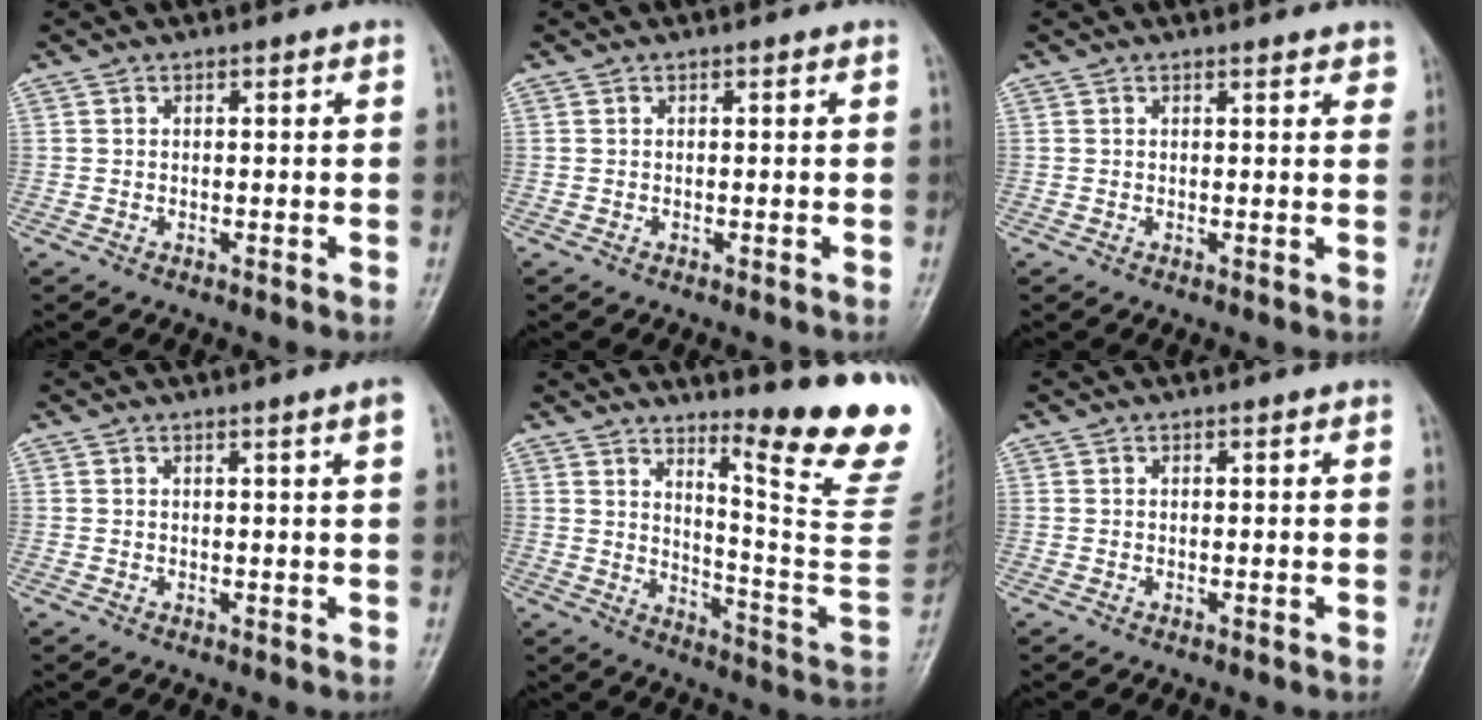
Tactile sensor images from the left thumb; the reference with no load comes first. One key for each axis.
{"total": 0.0}
{"total": 2.3, "fx": 1.9, "fy": 0.9, "fz": 0.9, "tx": 0.005, "ty": -0.005, "tz": 0.015}
{"total": 1.6, "fx": 0.9, "fy": -0.3, "fz": 1.3, "tx": -0.021, "ty": -0.005, "tz": 0.013}
{"total": 19.9, "fx": 12.8, "fy": 1.9, "fz": 15.1, "tx": -0.175, "ty": -0.120, "tz": 0.184}
{"total": 0.0}